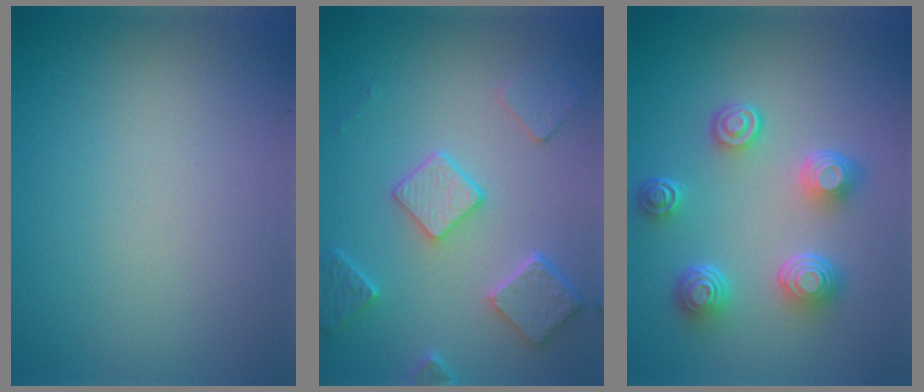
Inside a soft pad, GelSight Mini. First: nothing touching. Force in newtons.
{"total": 4.9, "press": 3.9, "slide": 2.8}
{"total": 5.0, "press": 3.7, "slide": 3.3}